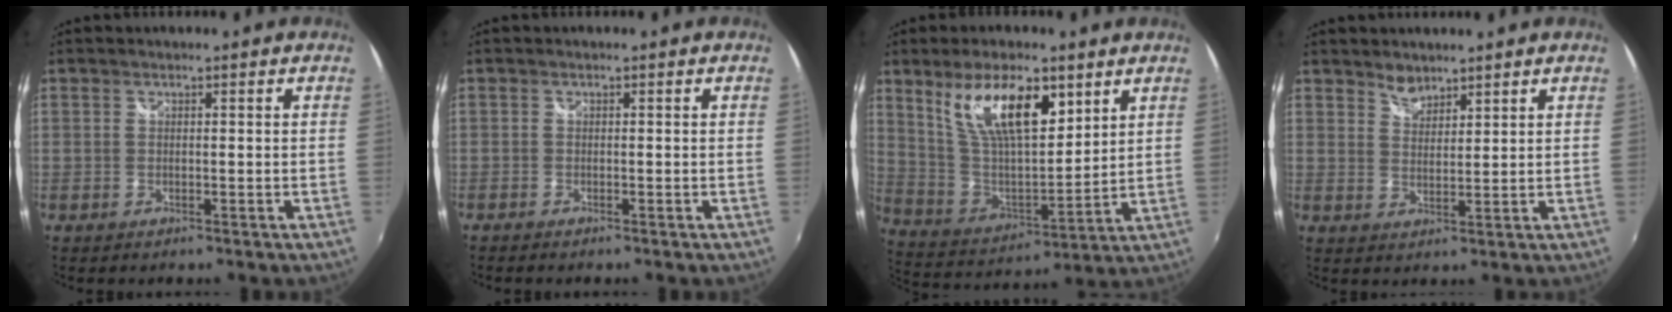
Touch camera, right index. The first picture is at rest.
{"total": 0.7, "force": [-0.7, 0.3, 0.1], "torque": [-0.006, -0.004, -0.016]}
{"total": 16.3, "force": [8.7, 6.3, 12.2], "torque": [-0.217, 0.000, 0.172]}
{"total": 3.3, "force": [2.9, 1.4, 0.8], "torque": [-0.007, 0.003, 0.052]}